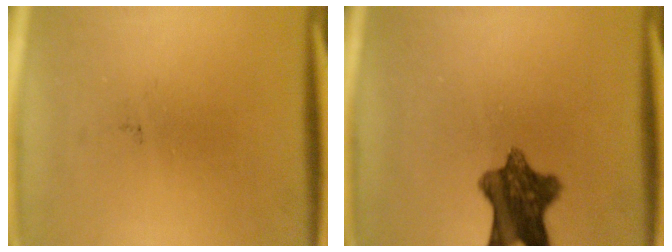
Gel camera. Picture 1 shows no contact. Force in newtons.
{"total": 9.3}